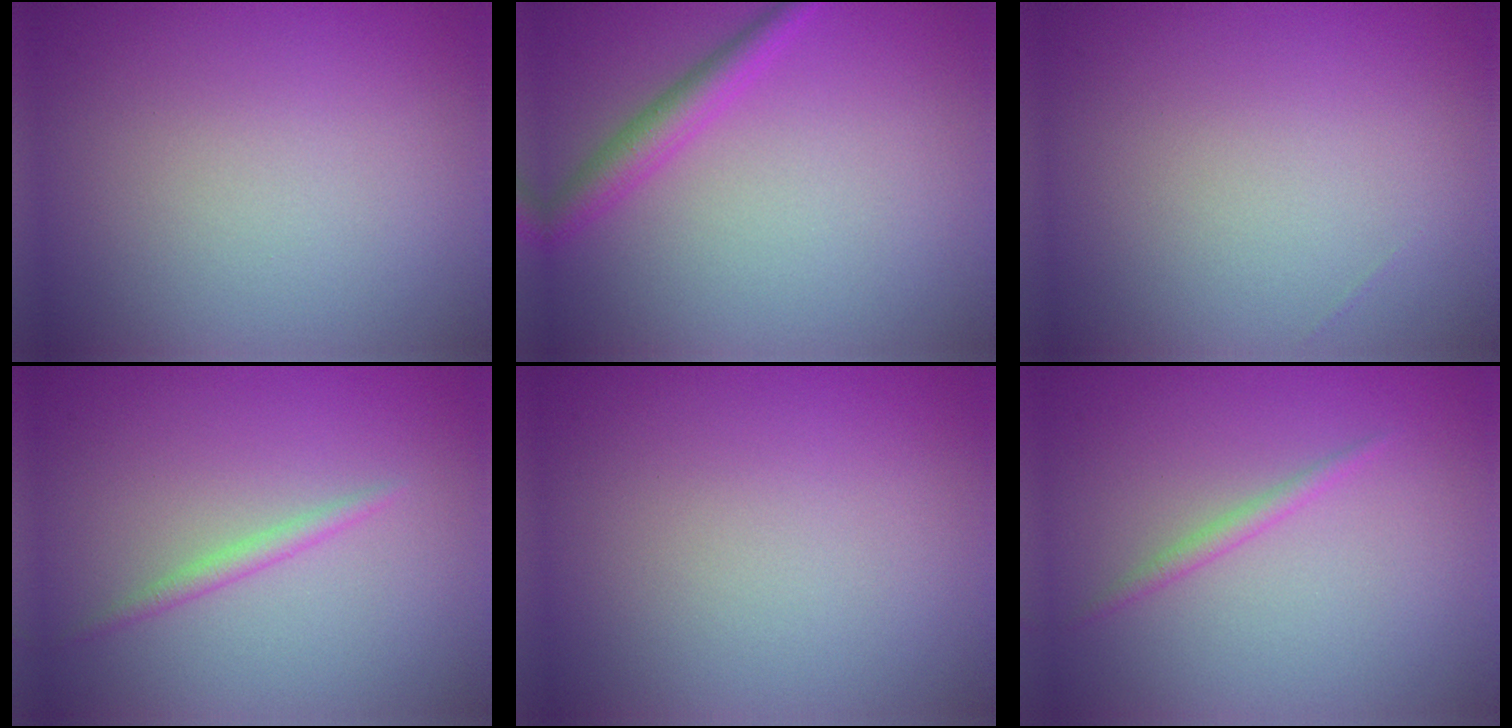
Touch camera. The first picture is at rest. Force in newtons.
{"total": 2.6, "press": 2.5, "slide": 0.1}
{"total": 0.0}
{"total": 1.1, "press": 1.1, "slide": 0.0}
{"total": 0.0}
{"total": 1.0, "press": 1.0, "slide": 0.1}